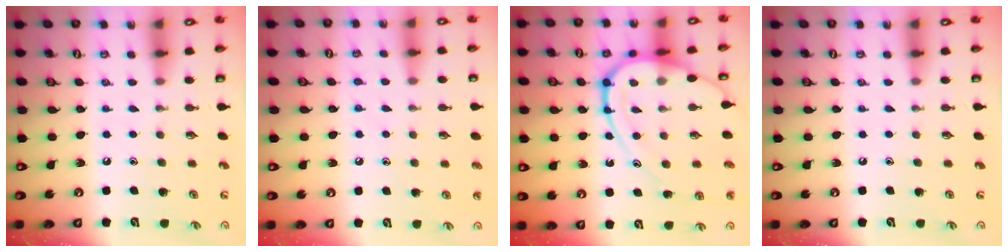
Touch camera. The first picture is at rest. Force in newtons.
{"total": 4.4, "press": 4.4, "slide": 0.4}
{"total": 13.9, "press": 13.8, "slide": 0.8}
{"total": 0.0}